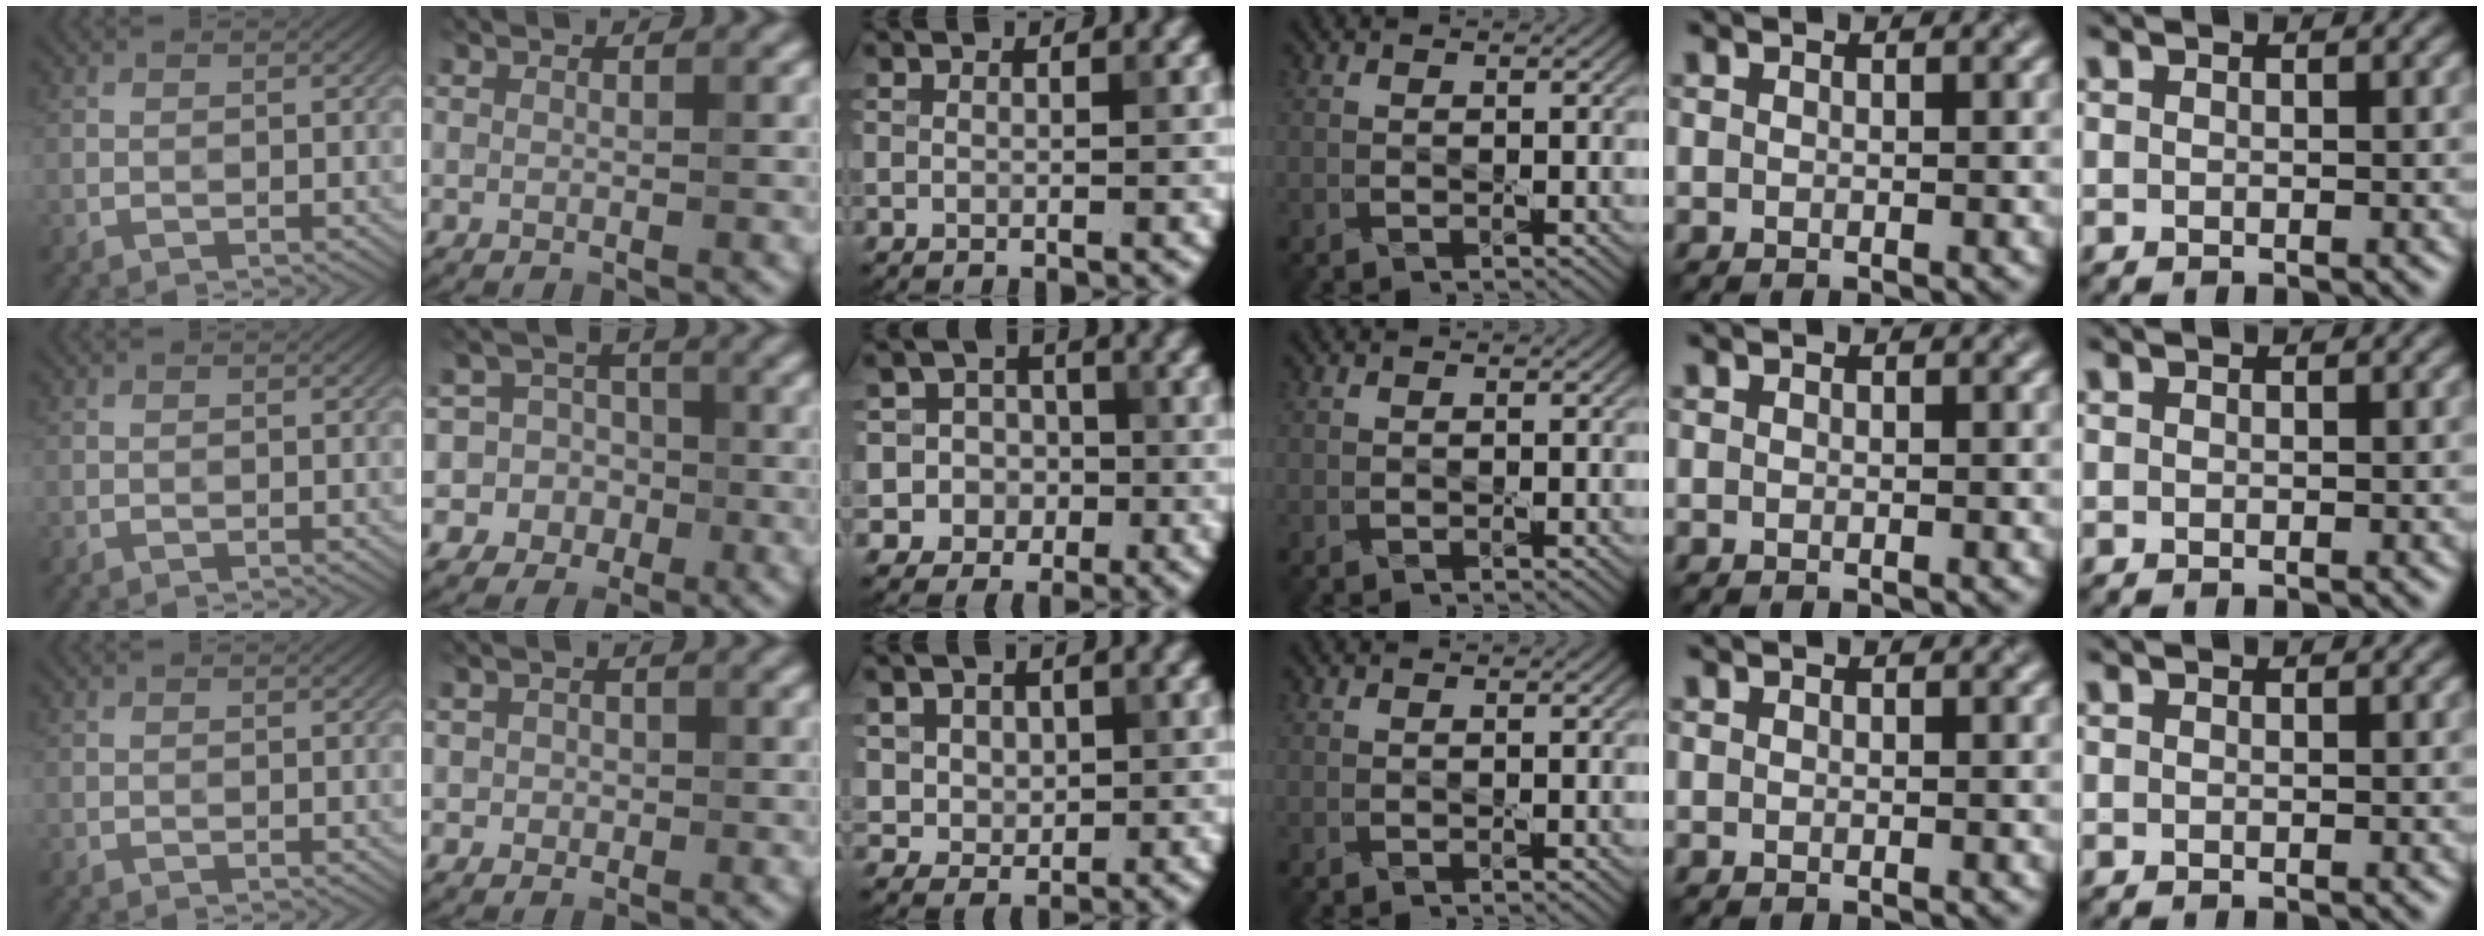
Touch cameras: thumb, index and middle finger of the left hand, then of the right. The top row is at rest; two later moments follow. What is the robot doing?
{"motion": "press", "object": "memory foam"}